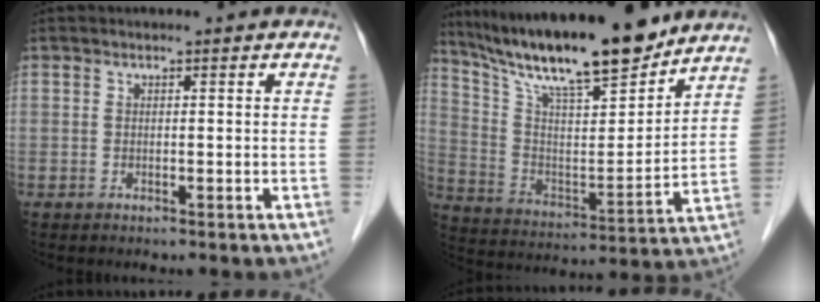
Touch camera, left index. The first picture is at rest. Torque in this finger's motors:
{"motor_torque": [0.38, -0.65, 0.92, 0.21]}